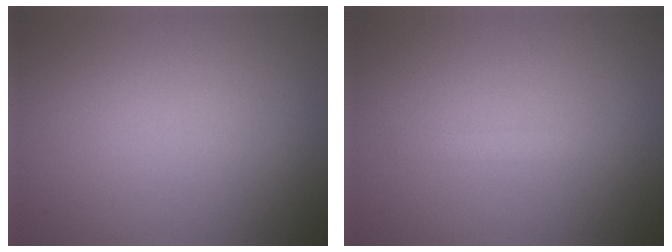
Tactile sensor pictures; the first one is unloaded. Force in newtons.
{"total": 0.6, "press": 0.6, "slide": 0.1}